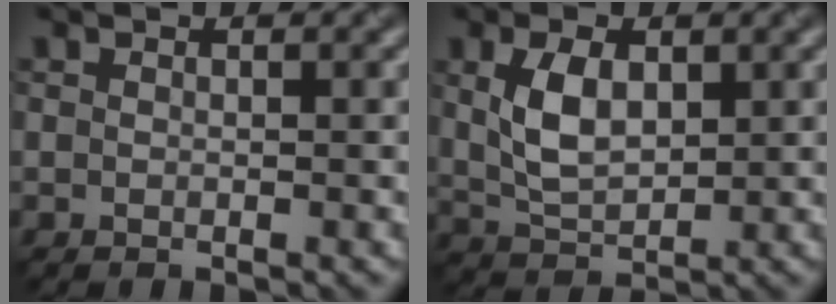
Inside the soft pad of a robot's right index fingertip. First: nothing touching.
{"total": 4.6, "force": [1.2, 2.6, 3.6], "torque": [-0.081, 0.003, 0.026]}